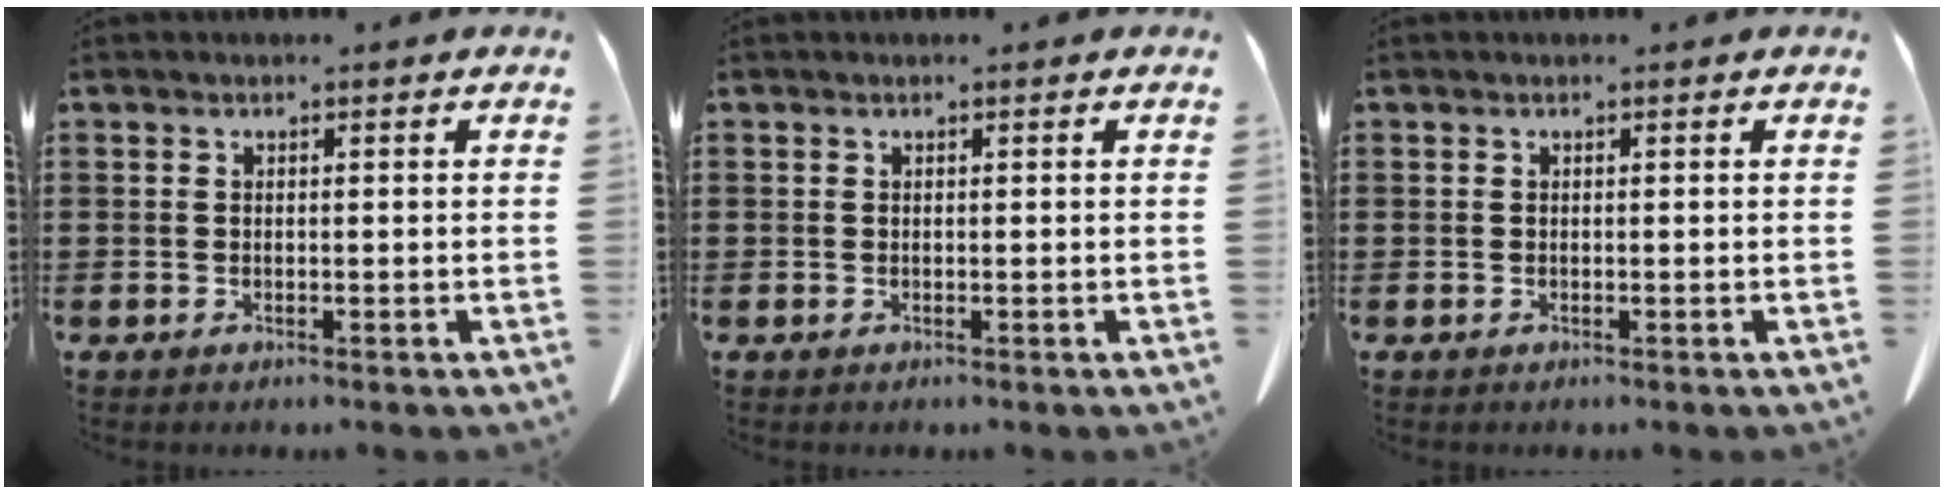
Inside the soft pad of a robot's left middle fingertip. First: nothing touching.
{"total": 0.0}
{"total": 0.0}